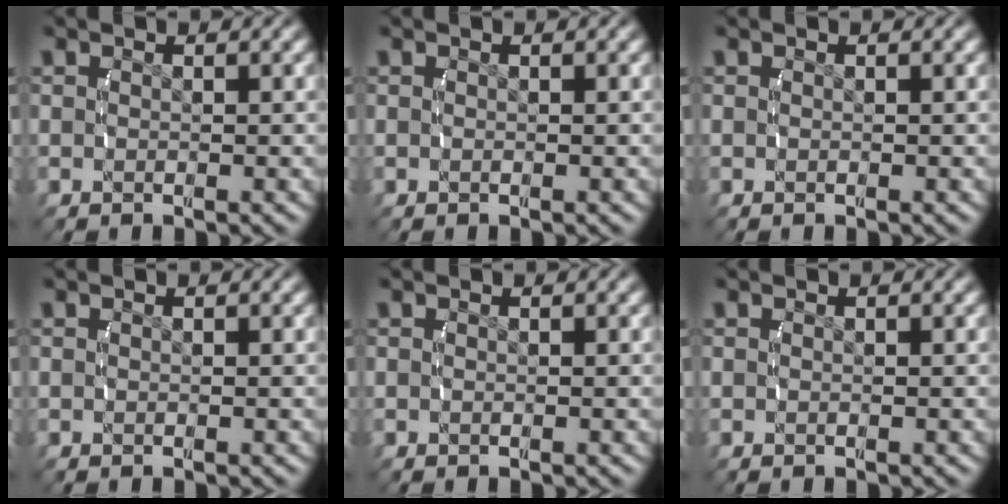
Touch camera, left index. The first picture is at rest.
{"total": 0.0}
{"total": 0.0}
{"total": 0.0}
{"total": 0.0}
{"total": 0.0}